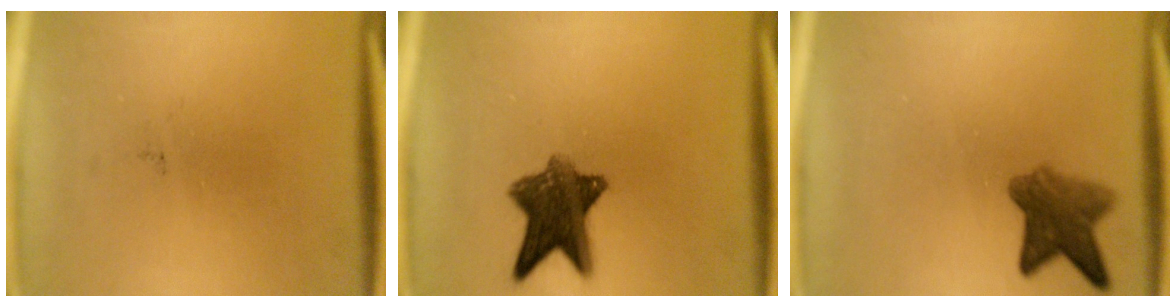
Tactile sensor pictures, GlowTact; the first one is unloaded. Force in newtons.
{"total": 8.9}
{"total": 5.7}